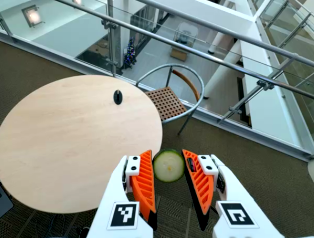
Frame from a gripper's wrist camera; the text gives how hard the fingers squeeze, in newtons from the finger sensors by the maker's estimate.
{"total": 7.6, "left": 7.5, "right": 7.8}